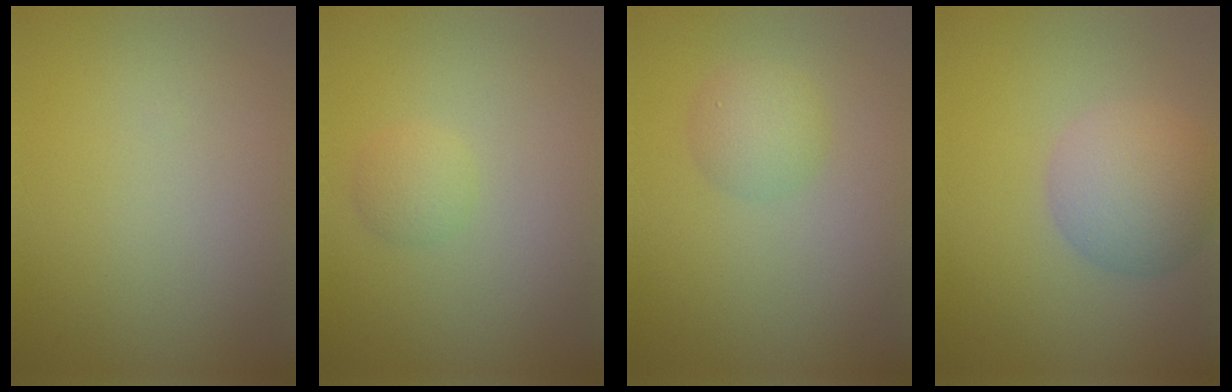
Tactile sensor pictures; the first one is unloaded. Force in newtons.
{"total": 1.5, "press": 1.5, "slide": 0.1}
{"total": 2.4, "press": 2.4, "slide": 0.0}
{"total": 5.5, "press": 5.5, "slide": 0.3}